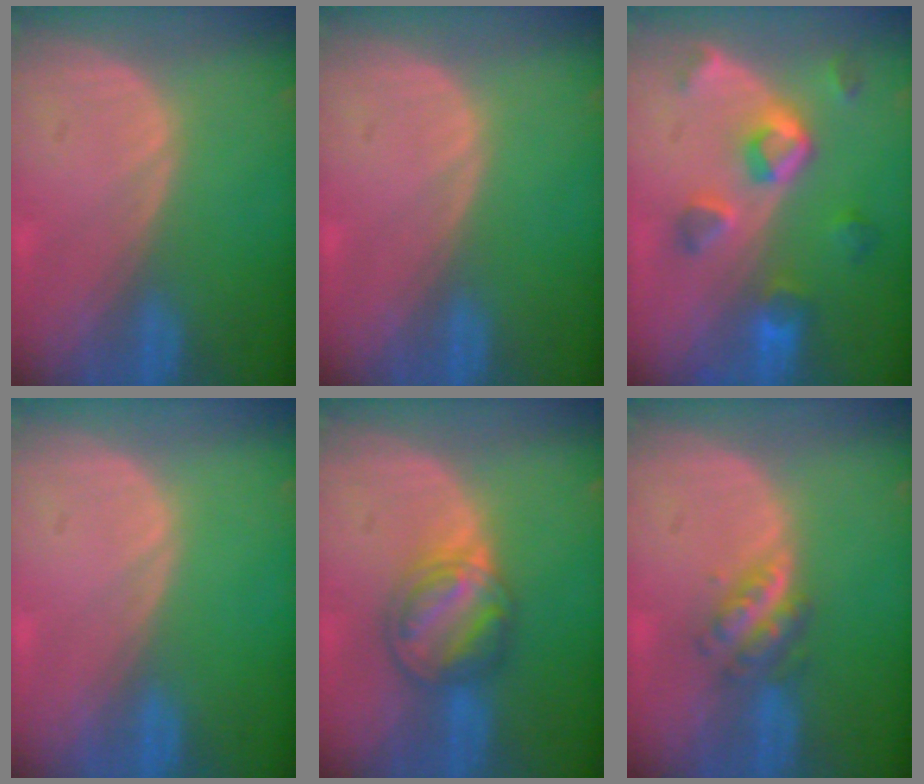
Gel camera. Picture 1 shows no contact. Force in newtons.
{"total": 0.0}
{"total": 7.8, "press": 7.0, "slide": 3.4}
{"total": 0.0}
{"total": 6.7, "press": 6.3, "slide": 2.3}
{"total": 4.8, "press": 4.4, "slide": 1.9}